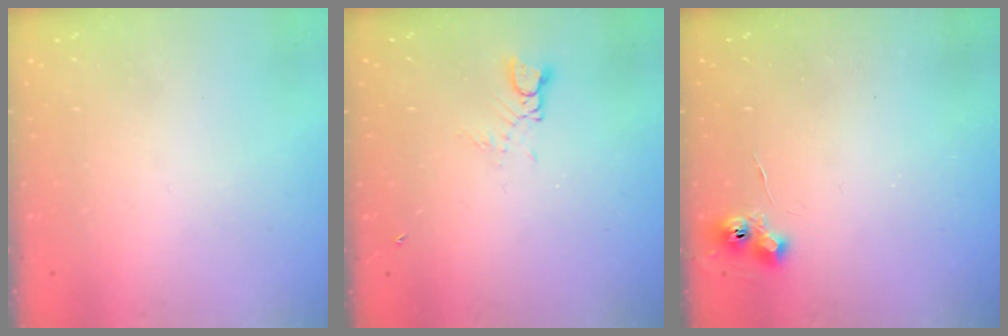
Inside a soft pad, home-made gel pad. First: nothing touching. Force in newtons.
{"total": 2.4, "press": 2.4, "slide": 0.4}
{"total": 6.3, "press": 6.3, "slide": 0.7}